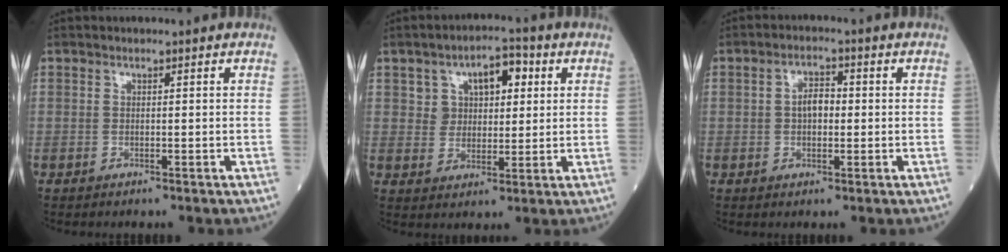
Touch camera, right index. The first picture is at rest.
{"total": 7.3, "force": [2.9, 4.7, 4.8], "torque": [-0.066, 0.024, 0.050]}
{"total": 3.6, "force": [0.1, 2.0, 3.0], "torque": [-0.053, 0.009, 0.000]}